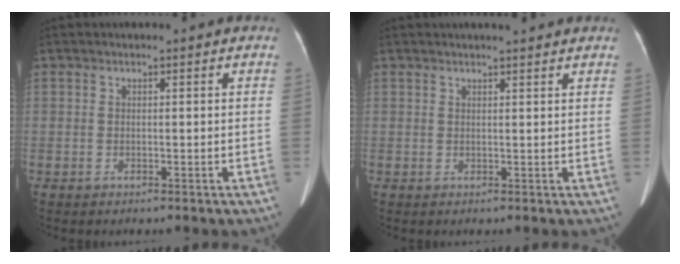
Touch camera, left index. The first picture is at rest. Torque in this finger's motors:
{"motor_torque": [0.38, -0.38, 0.00, 0.07]}